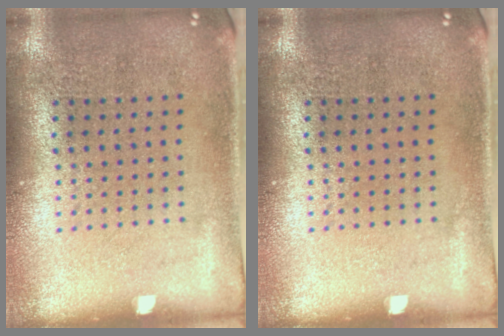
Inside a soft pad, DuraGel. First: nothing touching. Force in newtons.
{"total": 0.0}